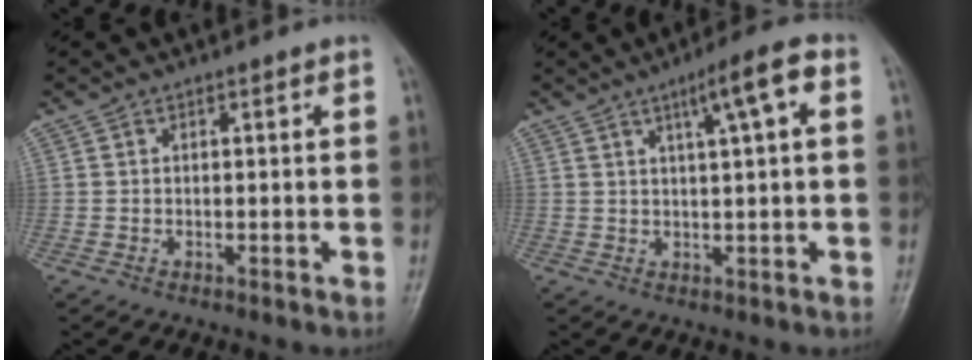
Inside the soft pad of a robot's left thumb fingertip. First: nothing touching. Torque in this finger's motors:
{"motor_torque": [-0.07, 0.02, 0.47, 0.11, 0.12]}